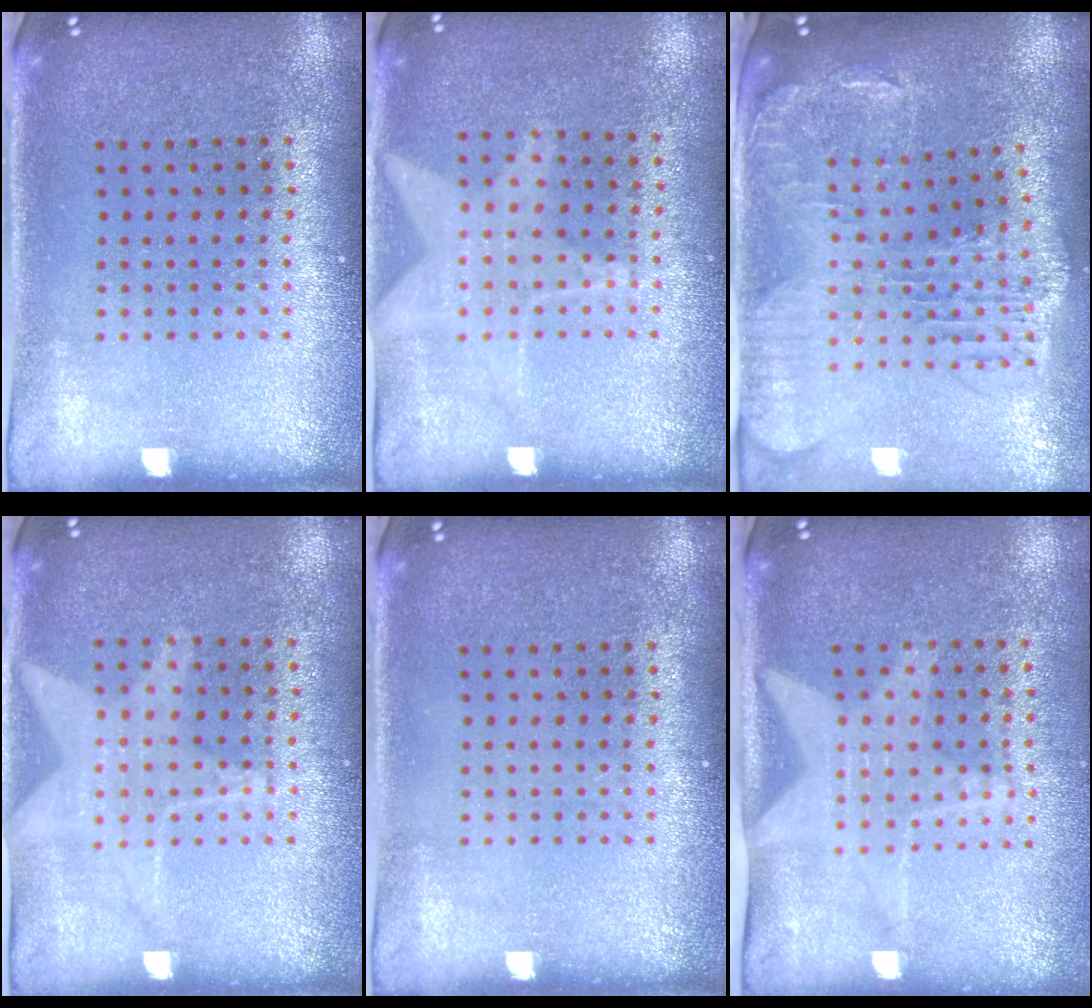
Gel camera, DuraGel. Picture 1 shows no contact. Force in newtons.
{"total": 1.2, "press": 0.9, "slide": 0.8}
{"total": 1.9, "press": 1.8, "slide": 0.7}
{"total": 1.1, "press": 1.0, "slide": 0.4}
{"total": 0.0}
{"total": 1.9, "press": 1.5, "slide": 1.1}